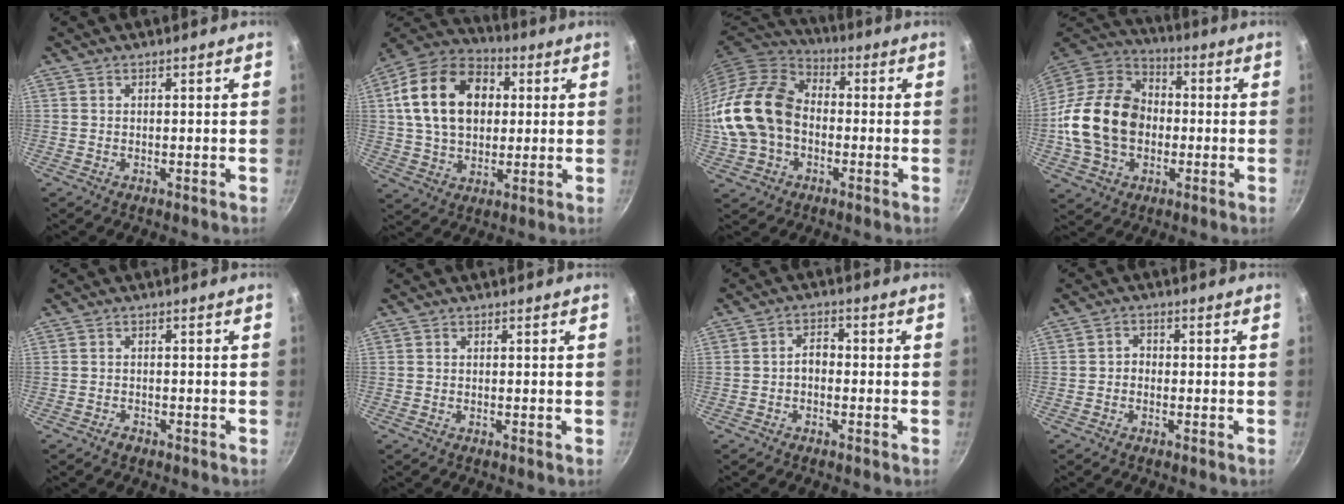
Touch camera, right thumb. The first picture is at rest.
{"total": 19.5, "force": [3.7, 14.0, 13.1], "torque": [-0.203, 0.020, 0.056]}
{"total": 17.8, "force": [-1.7, 13.3, 11.6], "torque": [-0.211, 0.038, -0.039]}
{"total": 19.7, "force": [-1.9, 14.9, 12.7], "torque": [-0.208, 0.035, -0.044]}
{"total": 1.4, "force": [-1.0, 0.8, 0.5], "torque": [-0.010, 0.011, -0.018]}
{"total": 0.0}
{"total": 3.0, "force": [-0.9, 2.0, 2.1], "torque": [-0.024, 0.019, -0.020]}
{"total": 1.9, "force": [-0.7, 1.6, 0.9], "torque": [-0.005, 0.011, -0.016]}